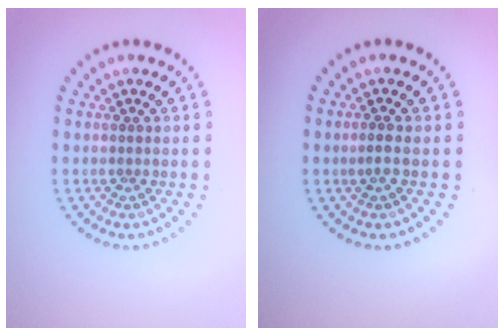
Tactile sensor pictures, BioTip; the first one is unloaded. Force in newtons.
{"total": 1.0, "press": 0.8, "slide": 0.6}